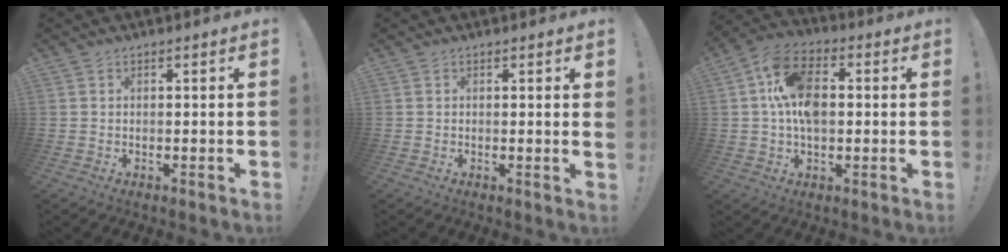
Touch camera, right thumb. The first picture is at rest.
{"total": 1.2, "force": [0.7, -0.3, 0.9], "torque": [-0.007, -0.005, 0.009]}
{"total": 14.3, "force": [1.1, 9.0, 11.0], "torque": [-0.210, 0.011, 0.017]}